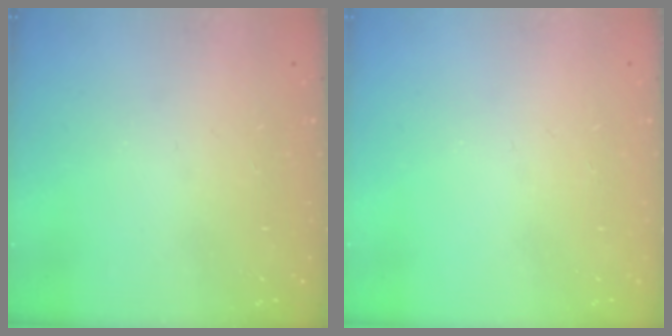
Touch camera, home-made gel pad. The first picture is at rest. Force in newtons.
{"total": 0.0}